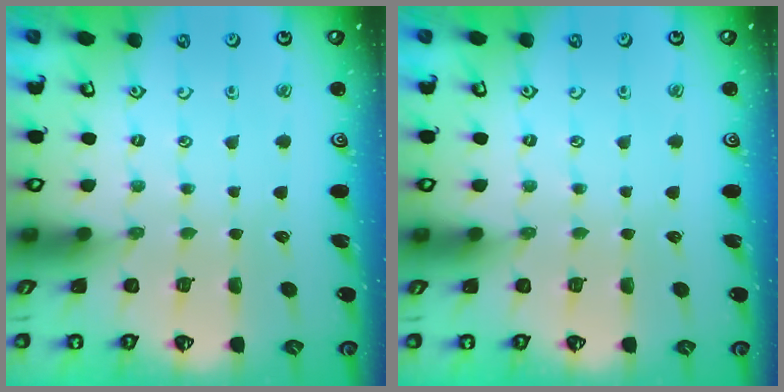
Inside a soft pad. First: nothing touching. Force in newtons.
{"total": 0.0}